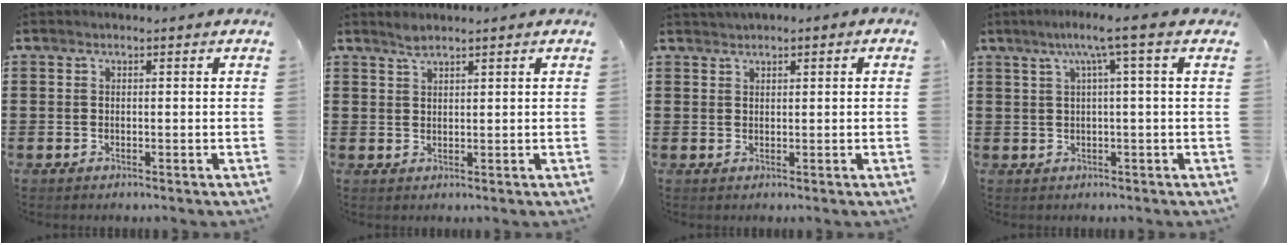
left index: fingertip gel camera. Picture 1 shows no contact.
{"total": 1.8, "force": [1.6, 0.3, 0.7], "torque": [-0.018, 0.000, 0.031]}
{"total": 1.3, "force": [1.1, 0.5, 0.3], "torque": [-0.009, 0.003, 0.022]}
{"total": 5.0, "force": [1.9, -0.6, 4.6], "torque": [-0.091, 0.001, 0.027]}